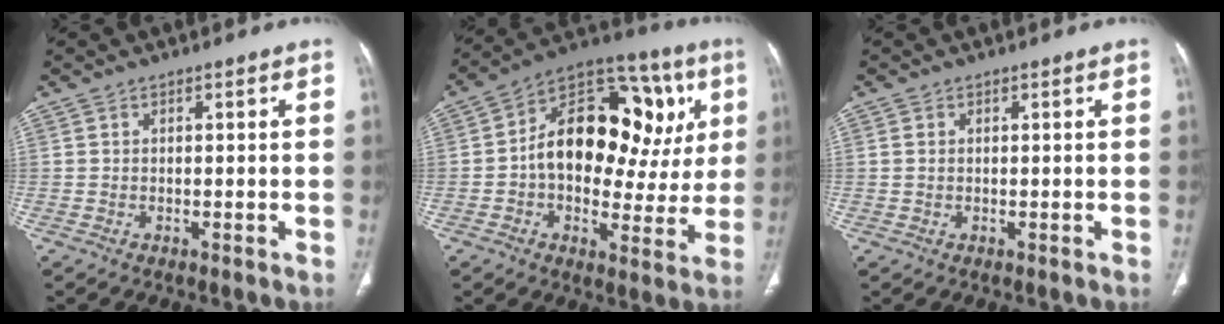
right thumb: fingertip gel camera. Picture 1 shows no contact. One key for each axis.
{"total": 22.8, "fx": 3.5, "fy": 14.0, "fz": 17.6, "tx": -0.211, "ty": 0.031, "tz": 0.045}
{"total": 0.9, "fx": 0.2, "fy": 0.6, "fz": 0.6, "tx": -0.017, "ty": 0.002, "tz": 0.006}